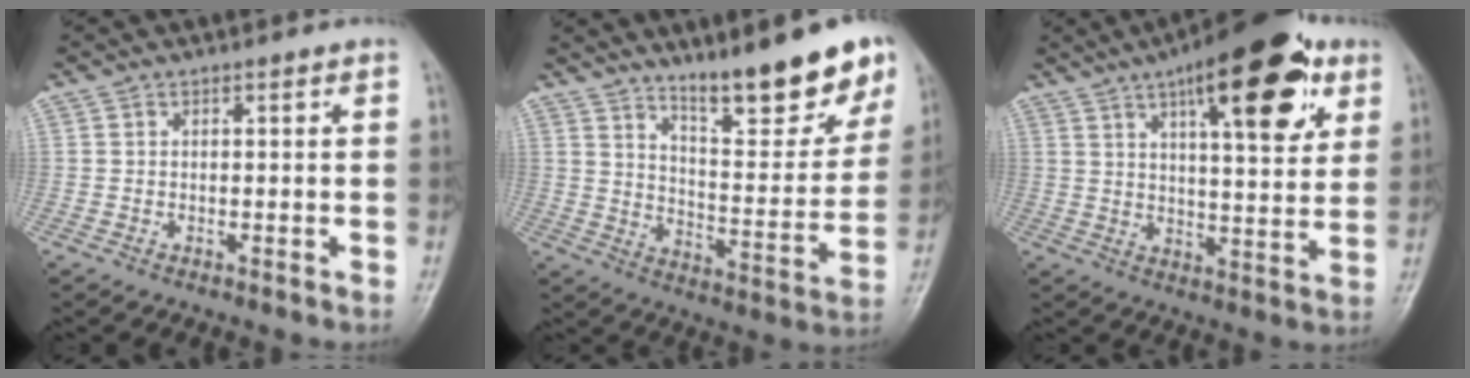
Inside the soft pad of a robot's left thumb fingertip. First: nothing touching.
{"total": 16.9, "force": [12.2, 4.0, 10.9], "torque": [-0.113, -0.081, 0.195]}
{"total": 19.9, "force": [9.8, 6.9, 15.9], "torque": [-0.199, -0.023, 0.140]}